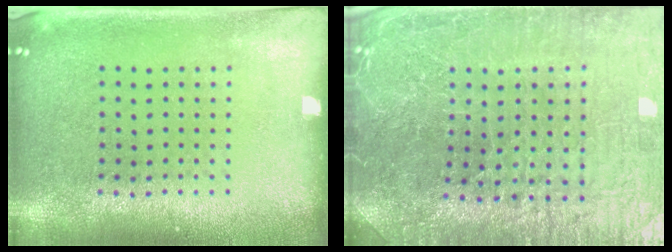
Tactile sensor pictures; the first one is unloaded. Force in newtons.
{"total": 5.1, "press": 4.8, "slide": 1.5}